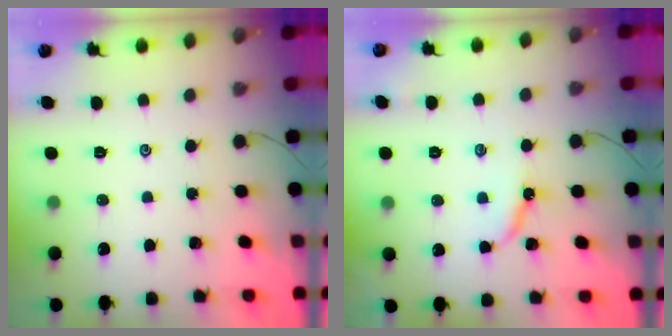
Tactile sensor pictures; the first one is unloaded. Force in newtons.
{"total": 5.9, "press": 5.9, "slide": 0.2}